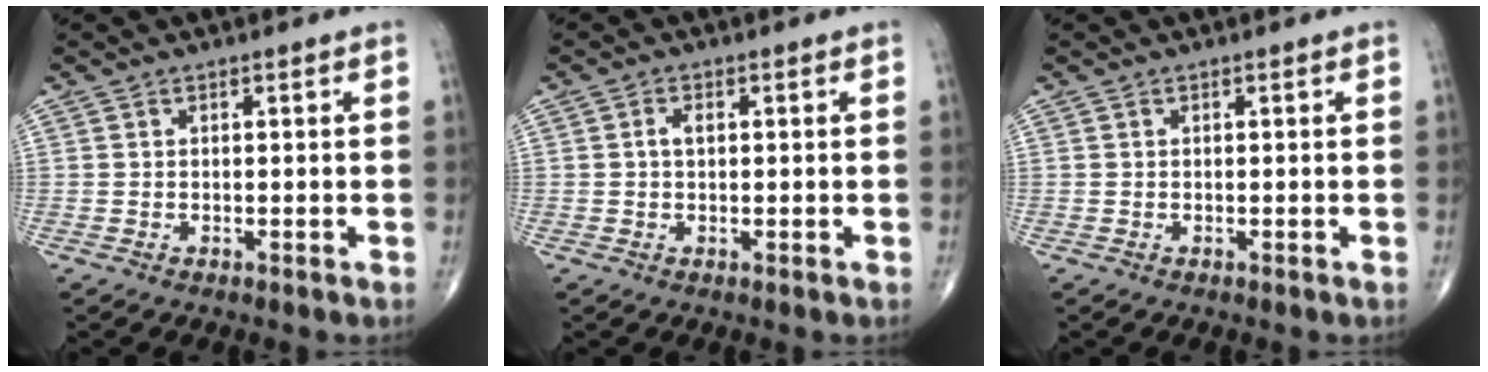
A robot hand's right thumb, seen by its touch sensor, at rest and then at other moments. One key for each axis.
{"total": 1.8, "fx": 0.3, "fy": 1.1, "fz": 1.5, "tx": -0.027, "ty": 0.006, "tz": 0.003}
{"total": 0.0}